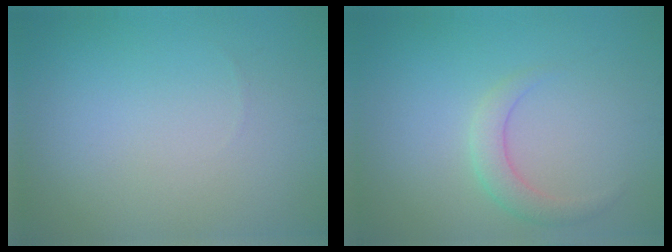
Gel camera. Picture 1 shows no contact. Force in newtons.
{"total": 2.2, "press": 2.2, "slide": 0.2}